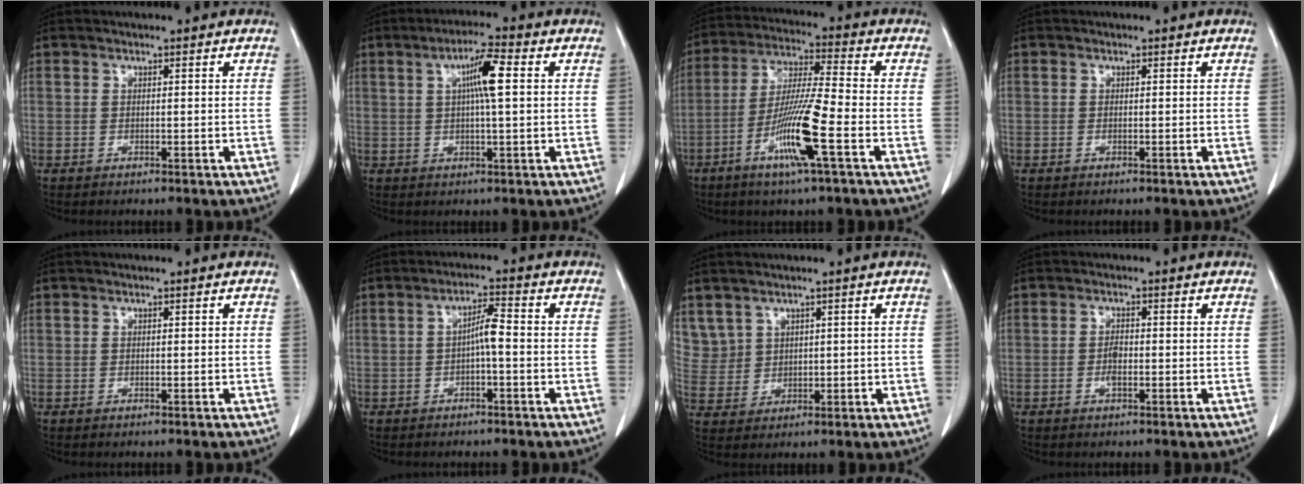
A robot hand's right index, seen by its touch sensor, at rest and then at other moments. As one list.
[{"total": 6.3, "force": [1.4, 0.4, 6.1], "torque": [-0.109, 0.008, 0.022]}, {"total": 12.0, "force": [-4.8, -0.2, 11.0], "torque": [-0.216, -0.012, -0.095]}, {"total": 0.0}, {"total": 0.0}, {"total": 3.5, "force": [-0.6, 0.5, 3.4], "torque": [-0.059, 0.012, -0.008]}, {"total": 5.6, "force": [3.2, 4.5, 0.4], "torque": [-0.016, 0.015, 0.080]}, {"total": 1.9, "force": [-0.5, 0.7, 1.7], "torque": [-0.034, 0.002, -0.008]}]